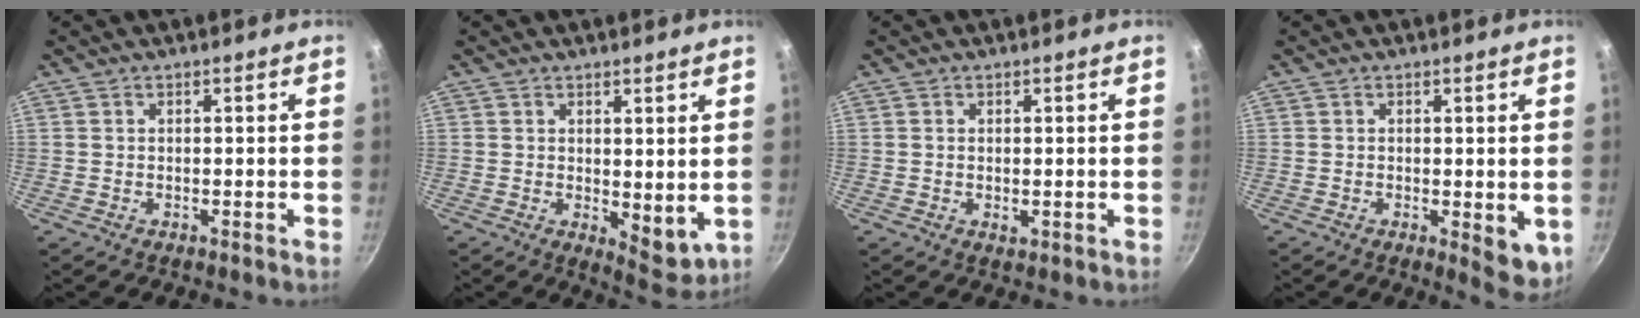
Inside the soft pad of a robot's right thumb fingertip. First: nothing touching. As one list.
[{"total": 6.3, "force": [1.1, 3.4, 5.2], "torque": [-0.057, -0.021, 0.023]}, {"total": 1.3, "force": [0.0, 0.8, 1.0], "torque": [-0.016, -0.002, 0.001]}, {"total": 5.4, "force": [-0.5, 2.6, 4.7], "torque": [-0.053, -0.008, -0.002]}]